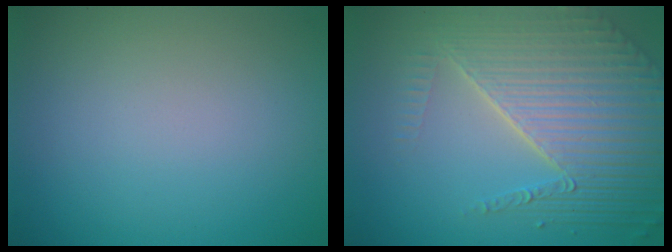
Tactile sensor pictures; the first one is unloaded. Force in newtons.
{"total": 8.2, "press": 5.7, "slide": 5.9}